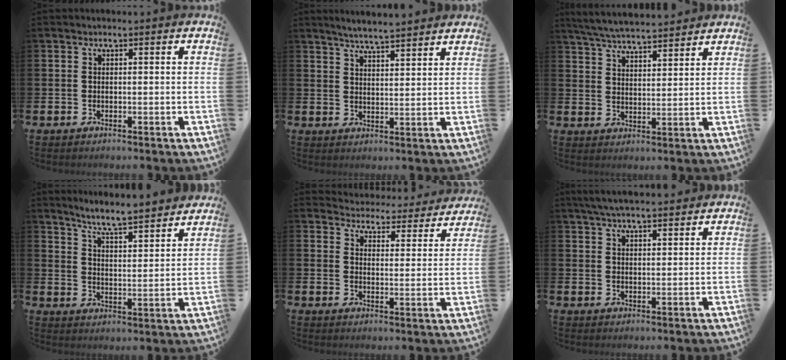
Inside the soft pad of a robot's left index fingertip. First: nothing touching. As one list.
[{"total": 5.1, "force": [5.0, -0.3, 0.8], "torque": [-0.024, -0.025, 0.088]}, {"total": 6.0, "force": [5.9, 0.4, 1.1], "torque": [-0.046, -0.028, 0.107]}, {"total": 6.9, "force": [6.6, -0.2, 1.9], "torque": [-0.056, -0.050, 0.111]}, {"total": 4.6, "force": [4.5, 0.8, 0.2], "torque": [-0.013, -0.045, 0.073]}, {"total": 5.0, "force": [4.7, 0.6, 1.6], "torque": [-0.042, -0.011, 0.086]}]